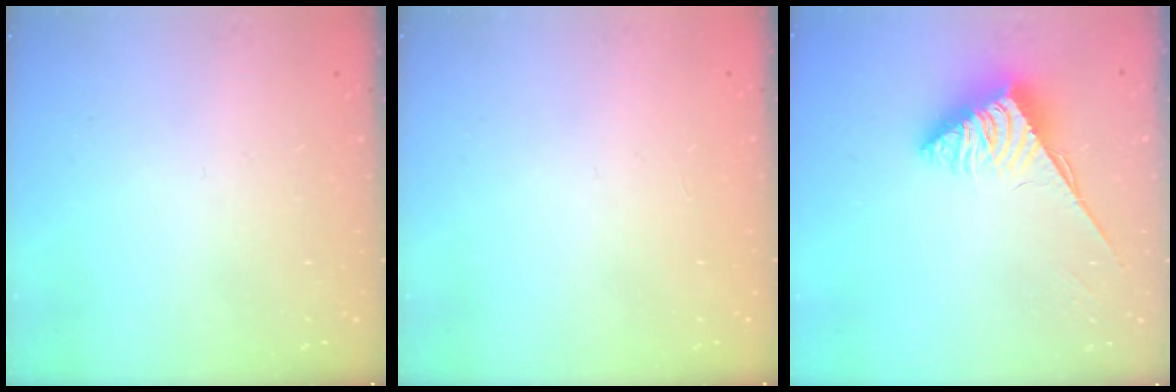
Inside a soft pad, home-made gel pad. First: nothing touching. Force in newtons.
{"total": 0.0}
{"total": 3.9, "press": 3.9, "slide": 0.6}